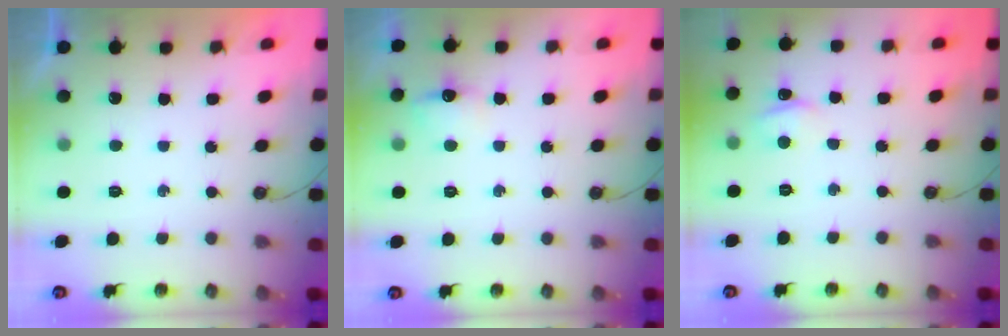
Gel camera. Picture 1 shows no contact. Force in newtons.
{"total": 7.2, "press": 7.1, "slide": 0.7}
{"total": 2.9, "press": 2.8, "slide": 0.3}